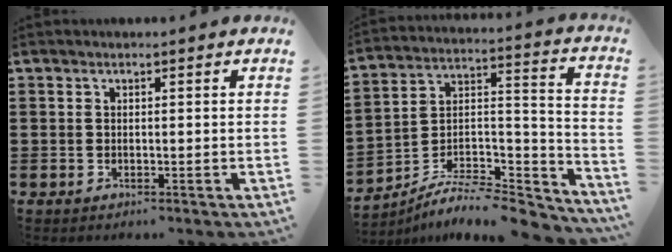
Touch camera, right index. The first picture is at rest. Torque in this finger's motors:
{"motor_torque": [1.33, 0.81, 0.19, 0.10]}